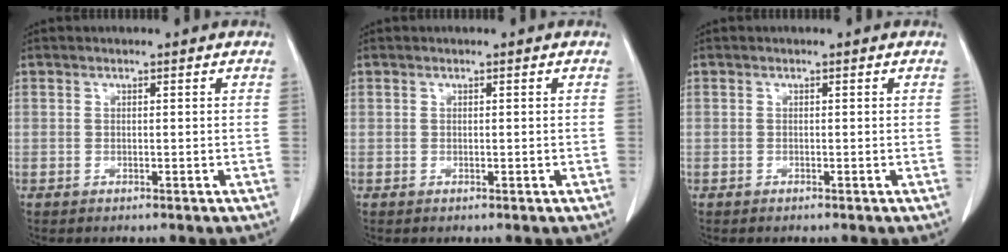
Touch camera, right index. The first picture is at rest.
{"total": 0.0}
{"total": 0.0}